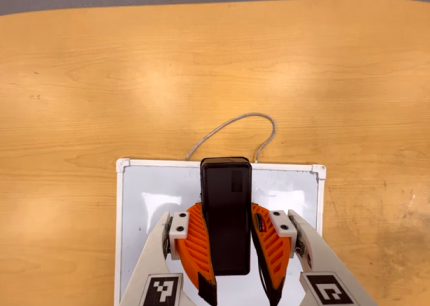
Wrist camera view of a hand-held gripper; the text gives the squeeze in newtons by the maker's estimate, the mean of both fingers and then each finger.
{"total": 10.0, "left": 8.3, "right": 11.8}